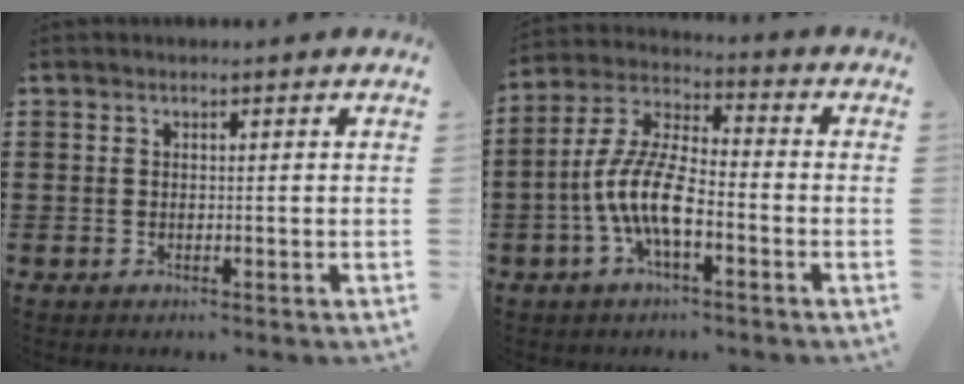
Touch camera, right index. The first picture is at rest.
{"total": 9.7, "force": [-3.3, 3.5, 8.4], "torque": [-0.195, -0.006, -0.068]}